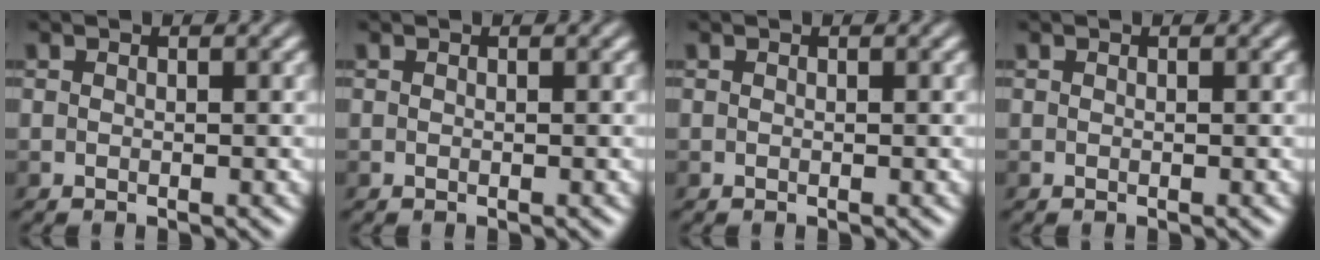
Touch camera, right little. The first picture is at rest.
{"total": 0.0}
{"total": 0.0}
{"total": 0.0}